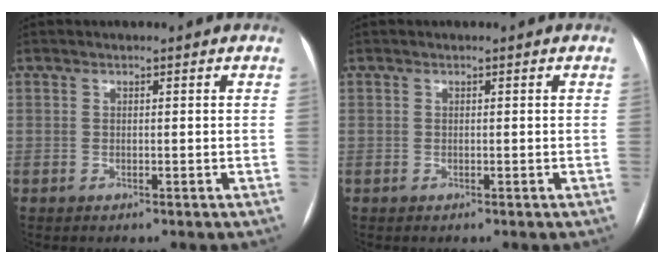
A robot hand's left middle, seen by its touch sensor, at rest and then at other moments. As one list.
[{"total": 0.0}]